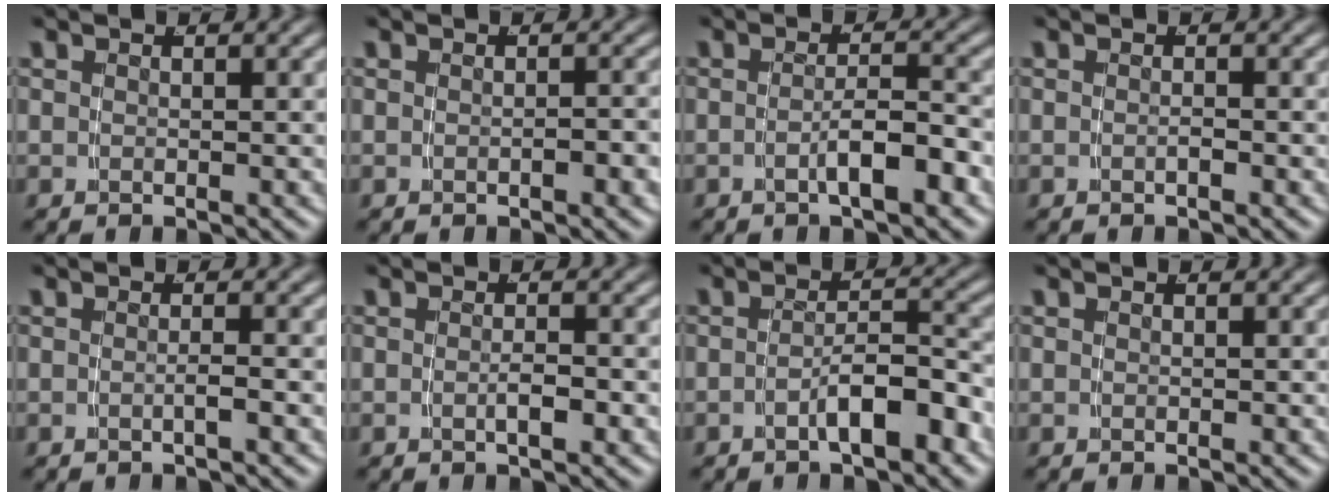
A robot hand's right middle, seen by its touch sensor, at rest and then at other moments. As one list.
[{"total": 0.8, "force": [-0.6, 0.1, 0.4], "torque": [-0.005, 0.003, -0.013]}, {"total": 3.0, "force": [-2.0, 0.0, 2.2], "torque": [-0.026, -0.001, -0.033]}, {"total": 0.5, "force": [-0.5, -0.1, 0.2], "torque": [-0.003, 0.002, -0.010]}, {"total": 0.9, "force": [-0.6, -0.5, 0.5], "torque": [-0.005, 0.000, -0.010]}, {"total": 1.2, "force": [-0.8, -0.1, 0.9], "torque": [-0.014, -0.003, -0.012]}, {"total": 4.0, "force": [-2.9, 0.6, 2.7], "torque": [-0.031, -0.001, -0.045]}, {"total": 0.0}]